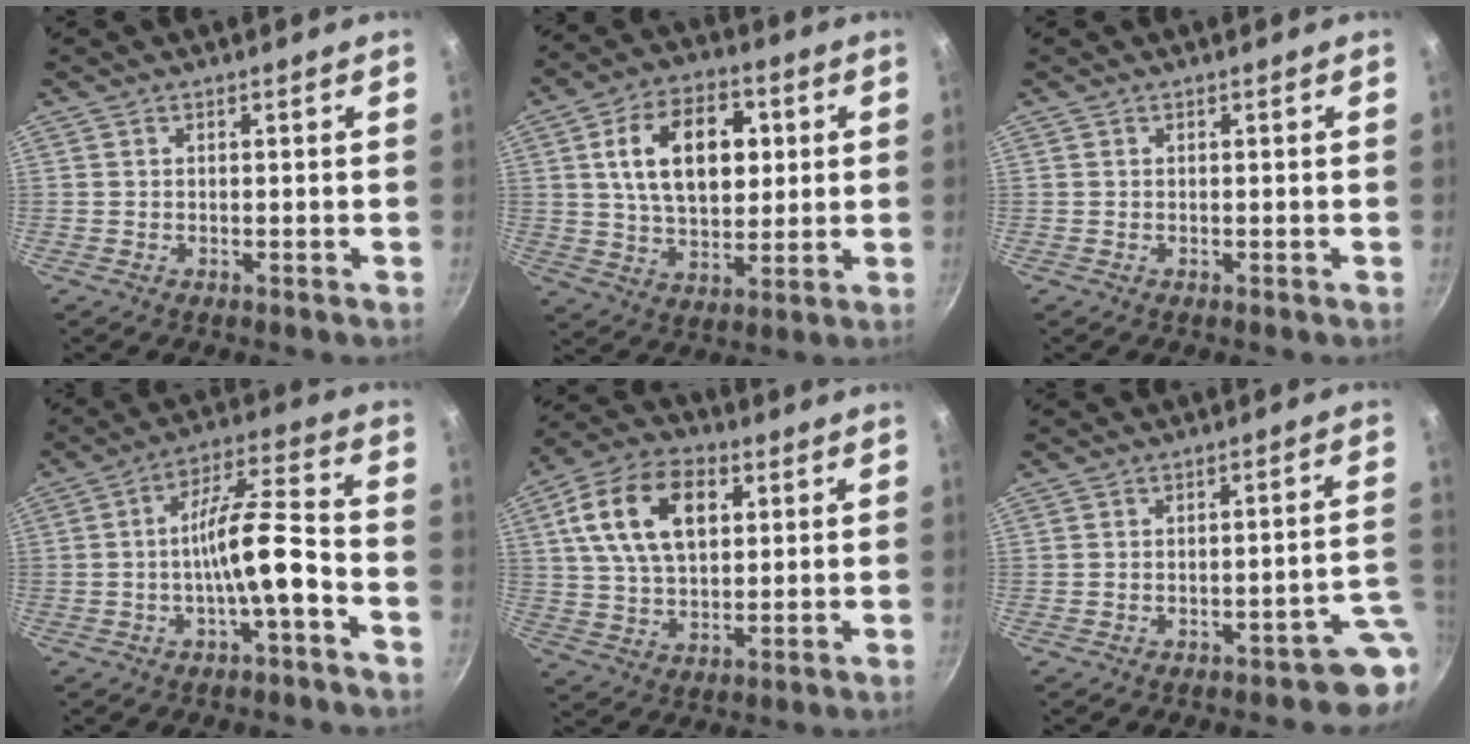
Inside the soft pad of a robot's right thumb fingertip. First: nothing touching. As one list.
[{"total": 16.8, "force": [3.7, 10.7, 12.4], "torque": [-0.172, 0.002, 0.058]}, {"total": 0.0}, {"total": 11.3, "force": [-4.1, 2.7, 10.2], "torque": [-0.175, 0.049, -0.072]}, {"total": 16.2, "force": [4.6, 10.1, 11.7], "torque": [-0.192, 0.003, 0.074]}, {"total": 5.3, "force": [-3.4, 1.9, 3.5], "torque": [-0.003, 0.048, -0.045]}]